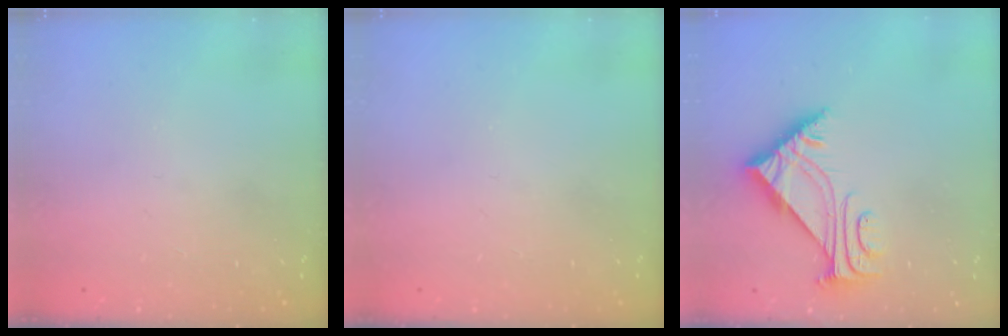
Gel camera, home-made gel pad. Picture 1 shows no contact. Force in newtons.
{"total": 0.0}
{"total": 6.2, "press": 6.2, "slide": 0.7}